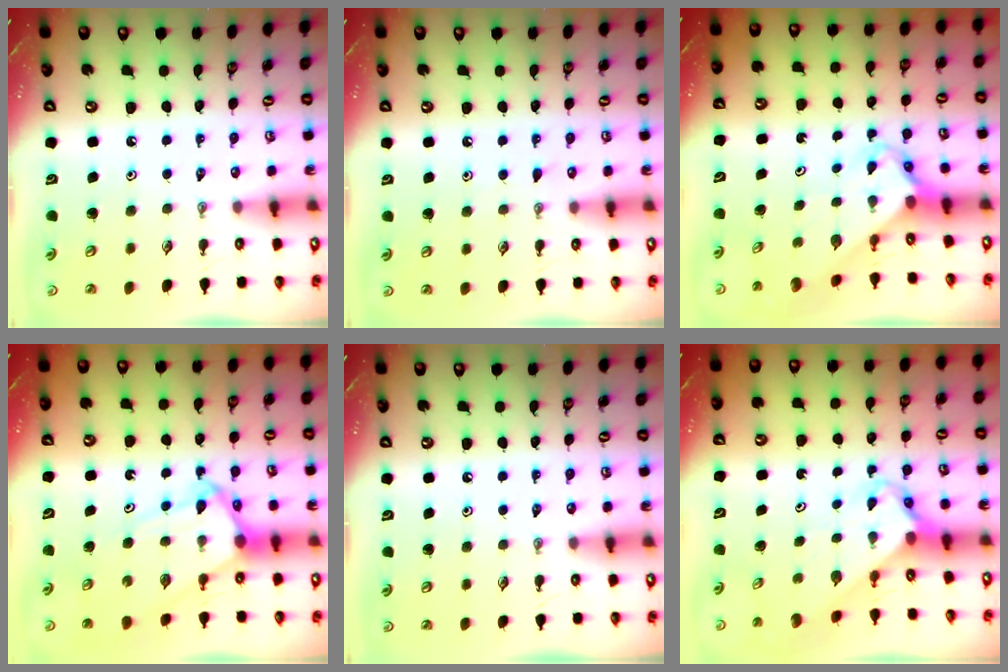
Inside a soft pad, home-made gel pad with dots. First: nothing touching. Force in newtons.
{"total": 5.1, "press": 5.0, "slide": 0.5}
{"total": 2.5, "press": 2.5, "slide": 0.2}
{"total": 7.7, "press": 7.6, "slide": 0.6}
{"total": 0.0}
{"total": 2.7, "press": 2.7, "slide": 0.2}